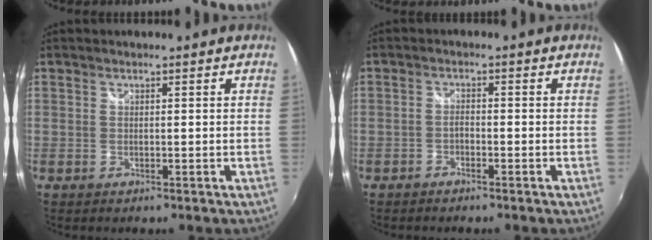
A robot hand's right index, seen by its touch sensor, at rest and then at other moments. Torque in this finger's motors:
{"motor_torque": [0.70, 0.51, 0.08, 0.00]}